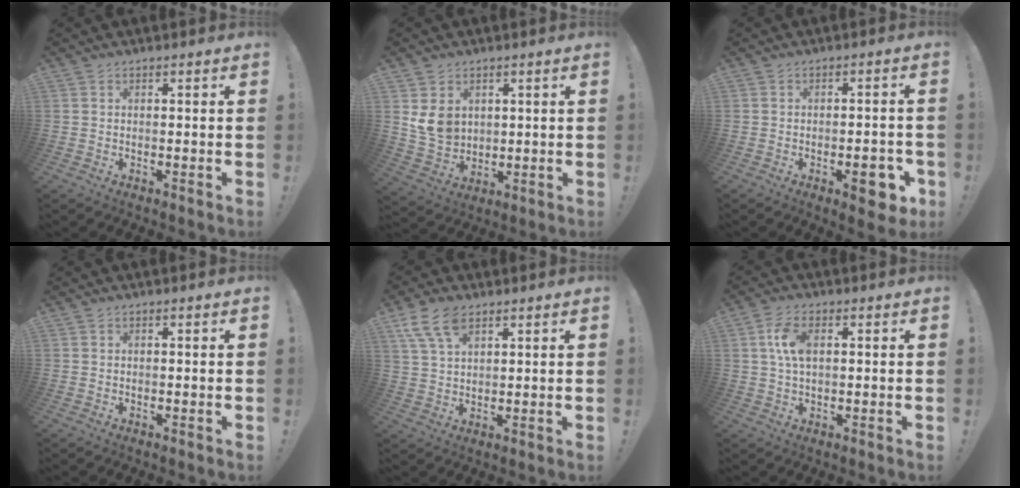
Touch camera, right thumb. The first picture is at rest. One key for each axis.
{"total": 7.9, "fx": 3.0, "fy": 6.4, "fz": 3.6, "tx": -0.062, "ty": -0.010, "tz": 0.064}
{"total": 8.1, "fx": -3.4, "fy": 3.0, "fz": 6.7, "tx": -0.074, "ty": 0.012, "tz": -0.050}
{"total": 0.0}
{"total": 8.9, "fx": 5.4, "fy": 4.4, "fz": 5.6, "tx": -0.109, "ty": -0.010, "tz": 0.106}
{"total": 7.3, "fx": 1.6, "fy": 3.8, "fz": 6.0, "tx": -0.124, "ty": 0.009, "tz": 0.028}